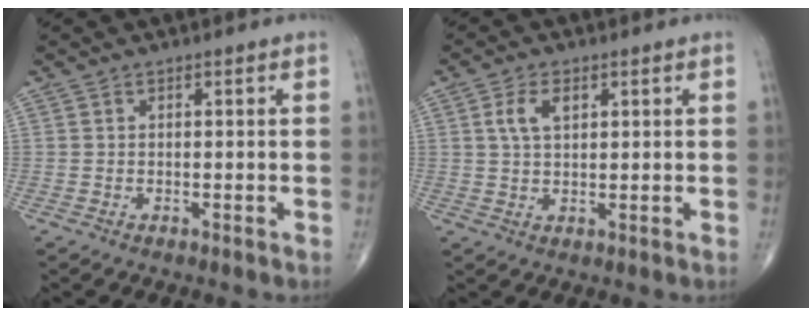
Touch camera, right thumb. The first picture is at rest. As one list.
[{"total": 4.8, "force": [1.7, 2.6, 3.6], "torque": [-0.070, 0.001, 0.032]}]